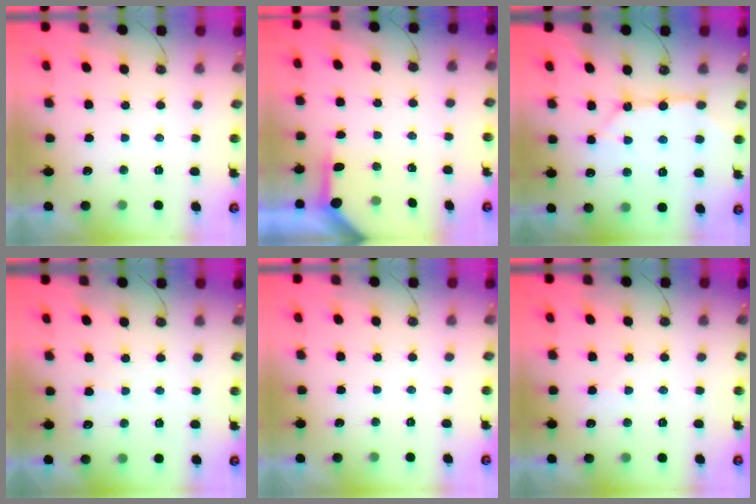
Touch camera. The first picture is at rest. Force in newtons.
{"total": 4.0, "press": 4.0, "slide": 0.5}
{"total": 11.5, "press": 11.4, "slide": 1.4}
{"total": 4.5, "press": 4.4, "slide": 0.6}
{"total": 0.0}
{"total": 6.1, "press": 6.0, "slide": 0.9}